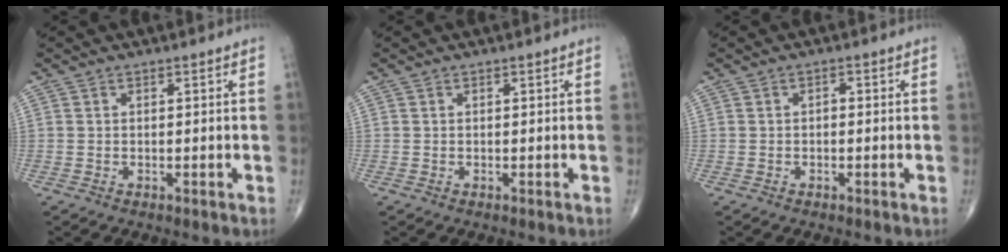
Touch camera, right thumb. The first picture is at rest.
{"total": 0.0}
{"total": 0.9, "force": [0.0, 0.5, 0.8], "torque": [-0.010, 0.003, -0.004]}